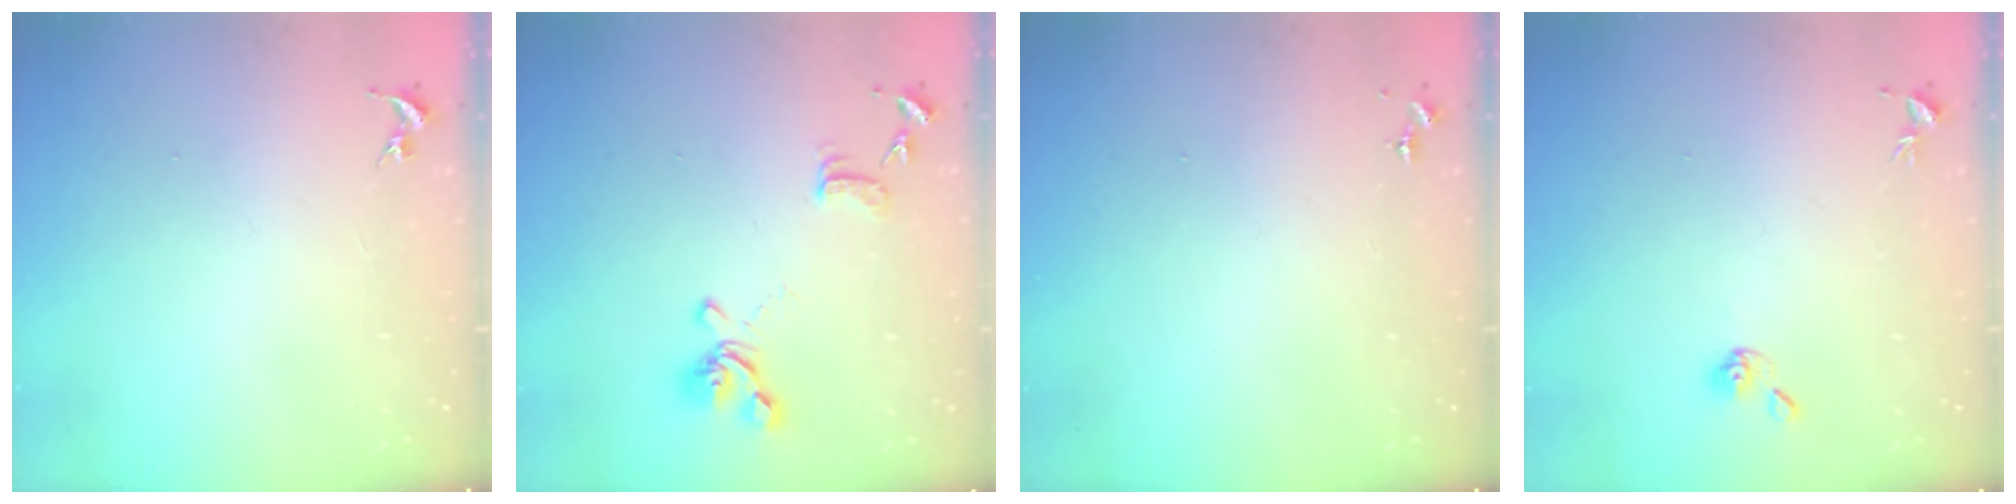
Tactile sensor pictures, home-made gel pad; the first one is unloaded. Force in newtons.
{"total": 13.1, "press": 13.0, "slide": 1.2}
{"total": 0.0}
{"total": 5.2, "press": 5.1, "slide": 0.7}